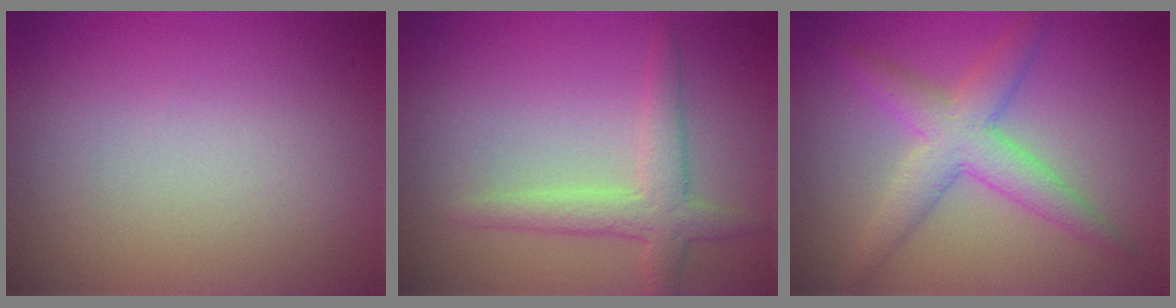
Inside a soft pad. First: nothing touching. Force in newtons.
{"total": 3.1, "press": 3.1, "slide": 0.2}
{"total": 4.4, "press": 4.4, "slide": 0.2}